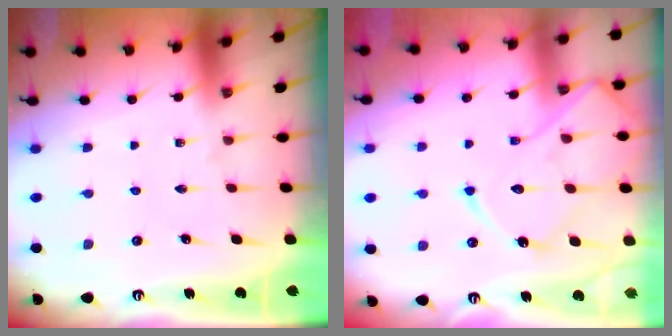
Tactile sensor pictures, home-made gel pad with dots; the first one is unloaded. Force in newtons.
{"total": 14.3, "press": 14.3, "slide": 1.4}